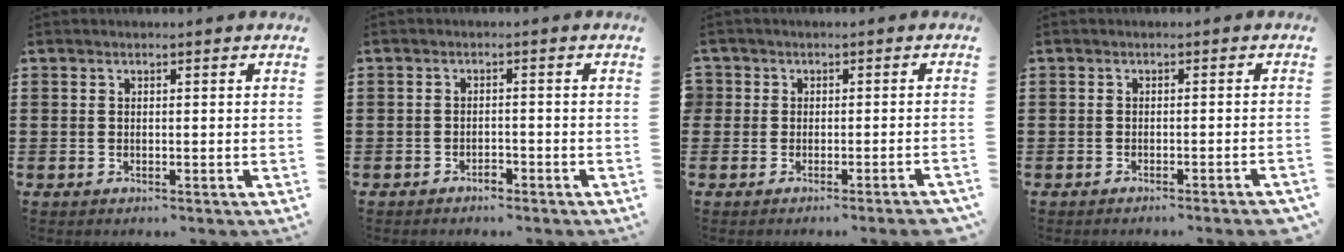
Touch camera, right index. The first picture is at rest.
{"total": 1.6, "force": [-1.5, 0.4, 0.4], "torque": [-0.013, -0.002, -0.031]}
{"total": 1.7, "force": [-1.6, 0.4, 0.1], "torque": [-0.006, 0.003, -0.034]}
{"total": 1.5, "force": [-1.3, -0.3, 0.8], "torque": [-0.014, -0.002, -0.024]}